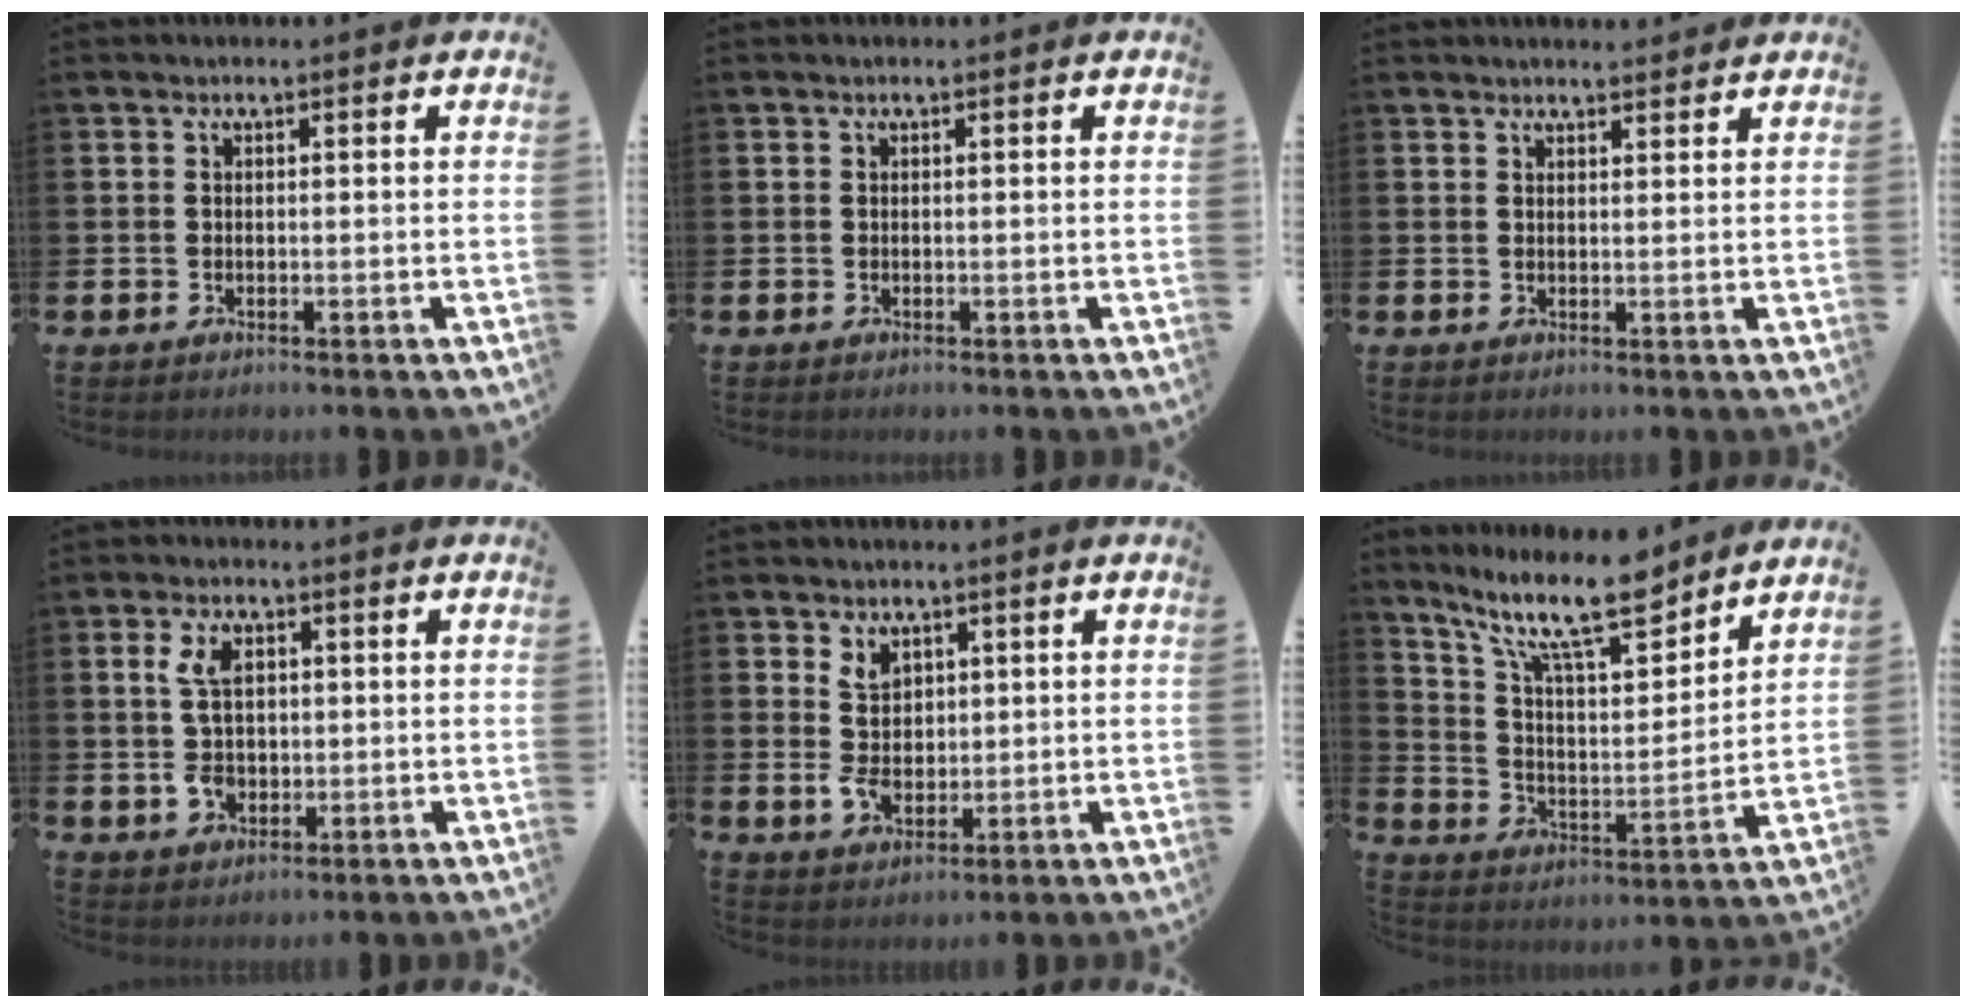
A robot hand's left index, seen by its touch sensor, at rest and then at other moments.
{"total": 0.0}
{"total": 2.0, "force": [1.9, 0.2, 0.0], "torque": [0.006, -0.010, 0.034]}
{"total": 6.5, "force": [1.1, 4.2, 4.9], "torque": [-0.097, 0.009, 0.016]}
{"total": 5.0, "force": [1.2, 3.8, 3.0], "torque": [-0.049, 0.005, 0.016]}
{"total": 13.5, "force": [10.8, 3.4, 7.3], "torque": [-0.155, -0.054, 0.189]}